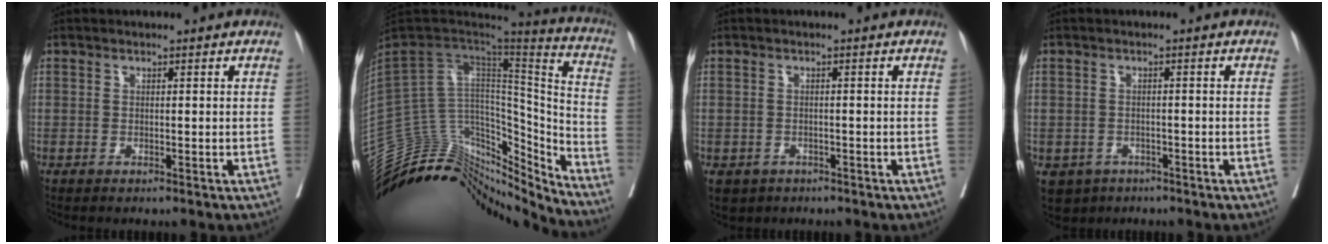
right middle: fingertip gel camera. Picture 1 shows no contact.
{"total": 27.9, "force": [-25.0, 8.9, 8.5], "torque": [-0.155, 0.047, -0.376]}
{"total": 4.0, "force": [-2.5, 3.0, 0.8], "torque": [-0.012, 0.001, -0.036]}
{"total": 4.6, "force": [-2.8, 3.6, 0.8], "torque": [-0.012, 0.003, -0.039]}